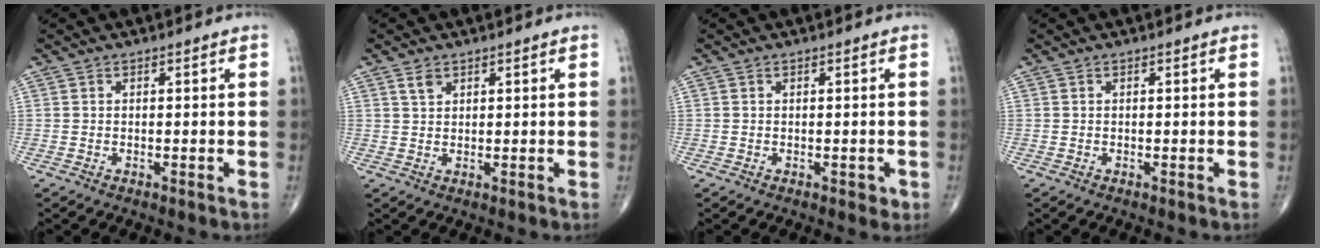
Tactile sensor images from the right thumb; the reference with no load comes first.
{"total": 2.1, "force": [1.3, 1.2, 1.1], "torque": [-0.017, -0.005, 0.028]}
{"total": 1.3, "force": [-0.3, 0.9, 0.8], "torque": [-0.004, 0.000, -0.003]}
{"total": 0.0}